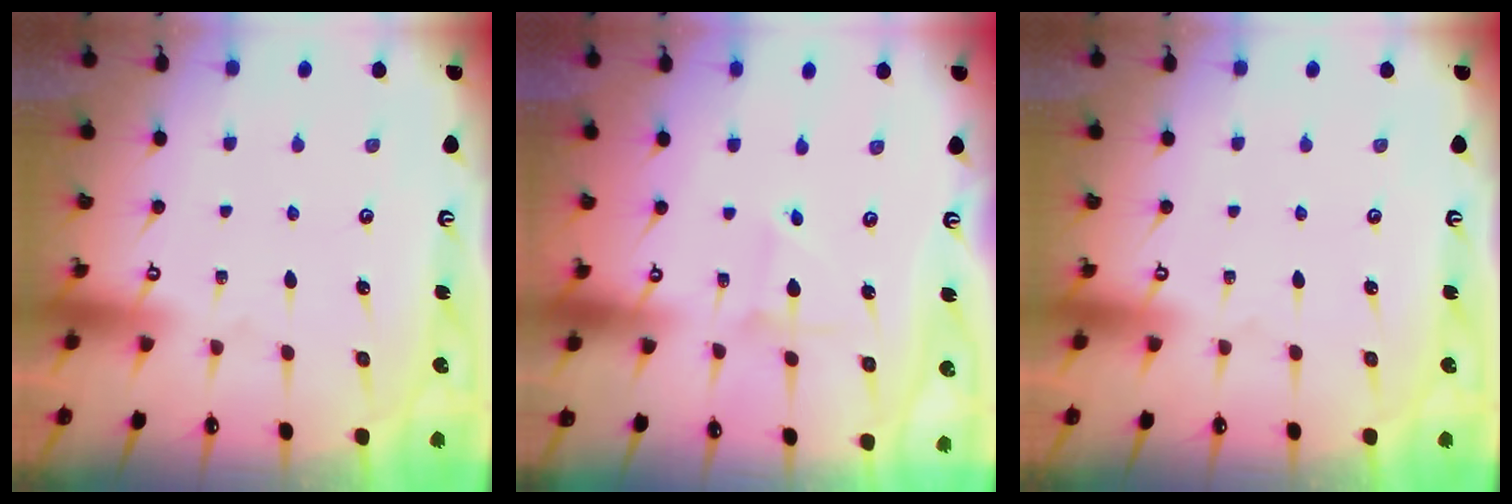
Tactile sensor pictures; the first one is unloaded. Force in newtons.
{"total": 1.9, "press": 1.9, "slide": 0.1}
{"total": 0.0}